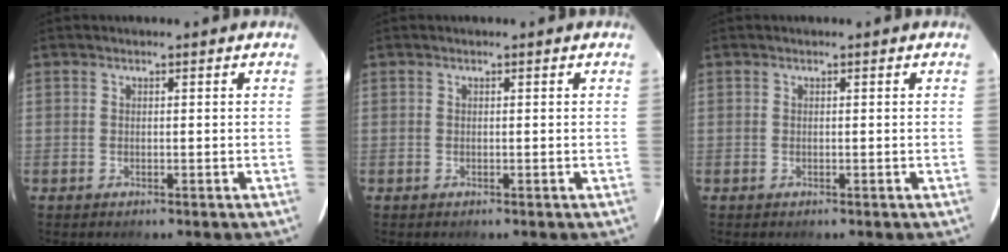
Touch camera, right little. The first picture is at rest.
{"total": 0.0}
{"total": 0.0}